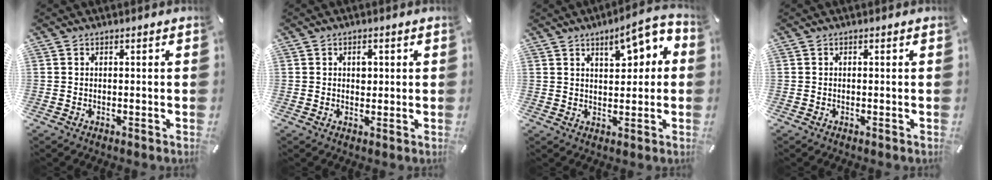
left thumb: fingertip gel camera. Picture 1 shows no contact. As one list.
[{"total": 2.3, "force": [0.5, 1.7, 1.5], "torque": [-0.008, -0.002, 0.001]}, {"total": 8.5, "force": [4.1, 4.2, 6.2], "torque": [-0.072, -0.021, 0.062]}, {"total": 0.0}]